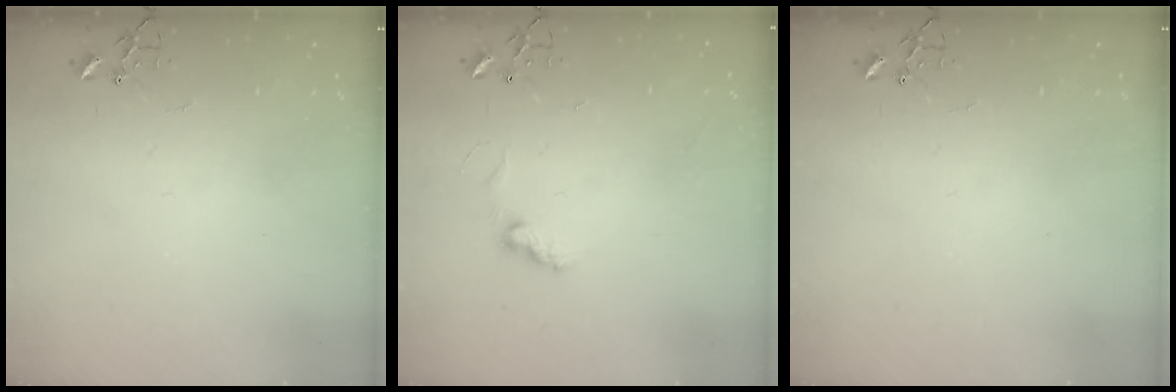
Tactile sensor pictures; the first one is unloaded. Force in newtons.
{"total": 6.1, "press": 6.1, "slide": 0.3}
{"total": 0.0}